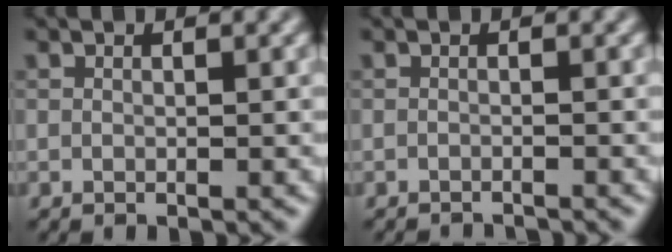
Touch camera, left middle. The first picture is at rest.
{"total": 2.0, "force": [-2.0, 0.2, 0.5], "torque": [0.006, -0.007, -0.029]}